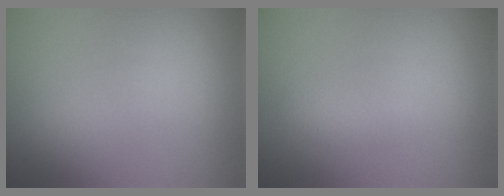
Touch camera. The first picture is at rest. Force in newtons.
{"total": 1.1, "press": 1.0, "slide": 0.1}